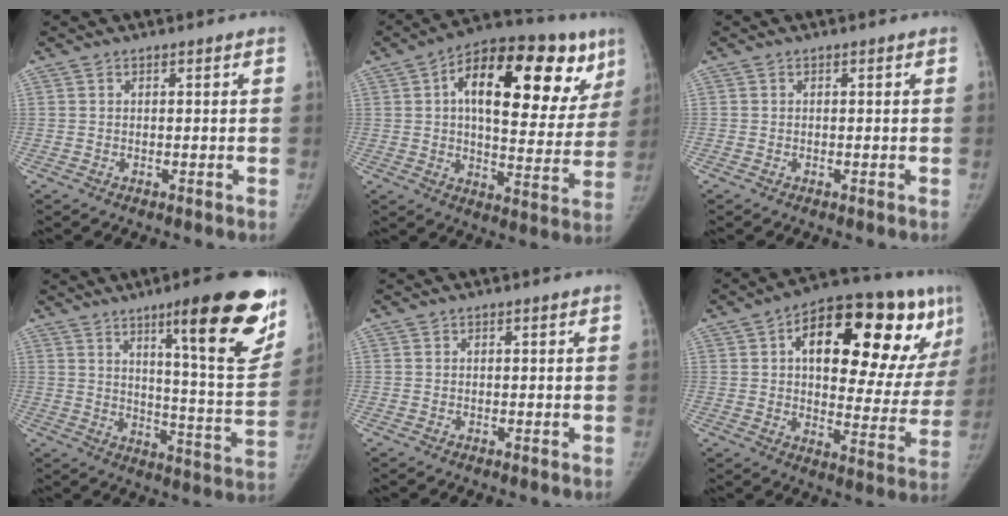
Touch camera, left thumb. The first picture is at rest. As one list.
[{"total": 26.5, "force": [10.3, 12.4, 21.0], "torque": [-0.259, 0.015, 0.146]}, {"total": 0.0}, {"total": 23.4, "force": [13.0, 4.0, 19.1], "torque": [-0.224, -0.062, 0.186]}, {"total": 0.0}, {"total": 28.2, "force": [11.2, 12.5, 22.7], "torque": [-0.273, 0.013, 0.160]}]